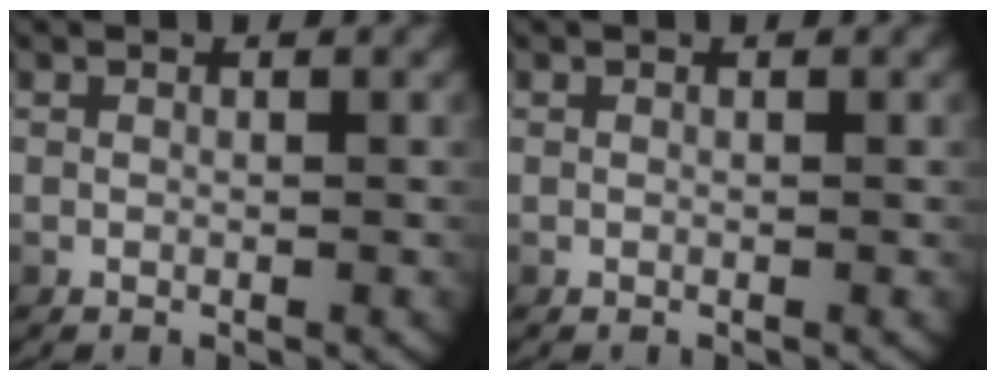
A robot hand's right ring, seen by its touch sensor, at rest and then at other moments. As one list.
[{"total": 0.0}]